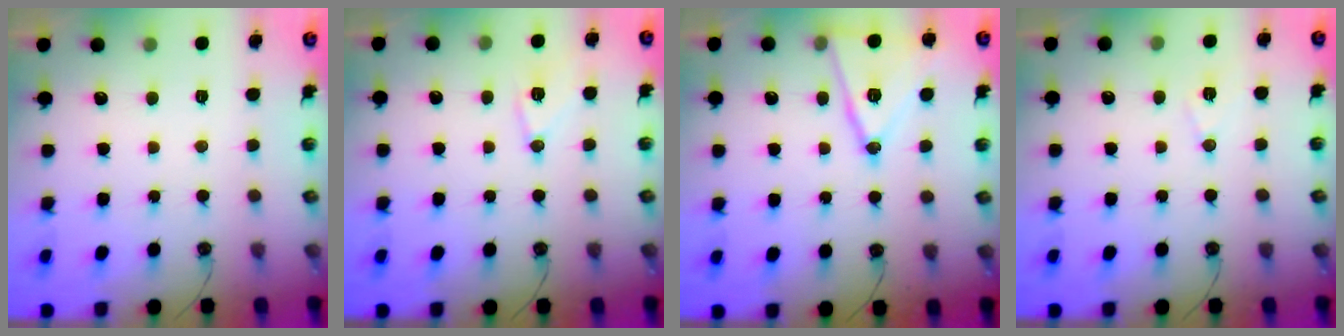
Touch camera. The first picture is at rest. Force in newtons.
{"total": 9.5, "press": 9.5, "slide": 0.7}
{"total": 14.9, "press": 14.6, "slide": 3.1}
{"total": 7.0, "press": 5.4, "slide": 4.5}